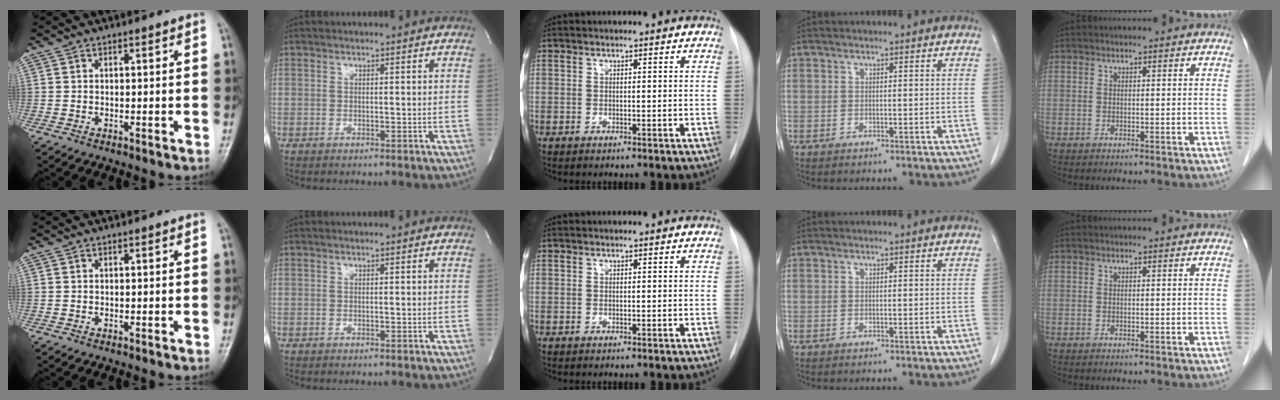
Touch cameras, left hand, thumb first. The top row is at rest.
{}